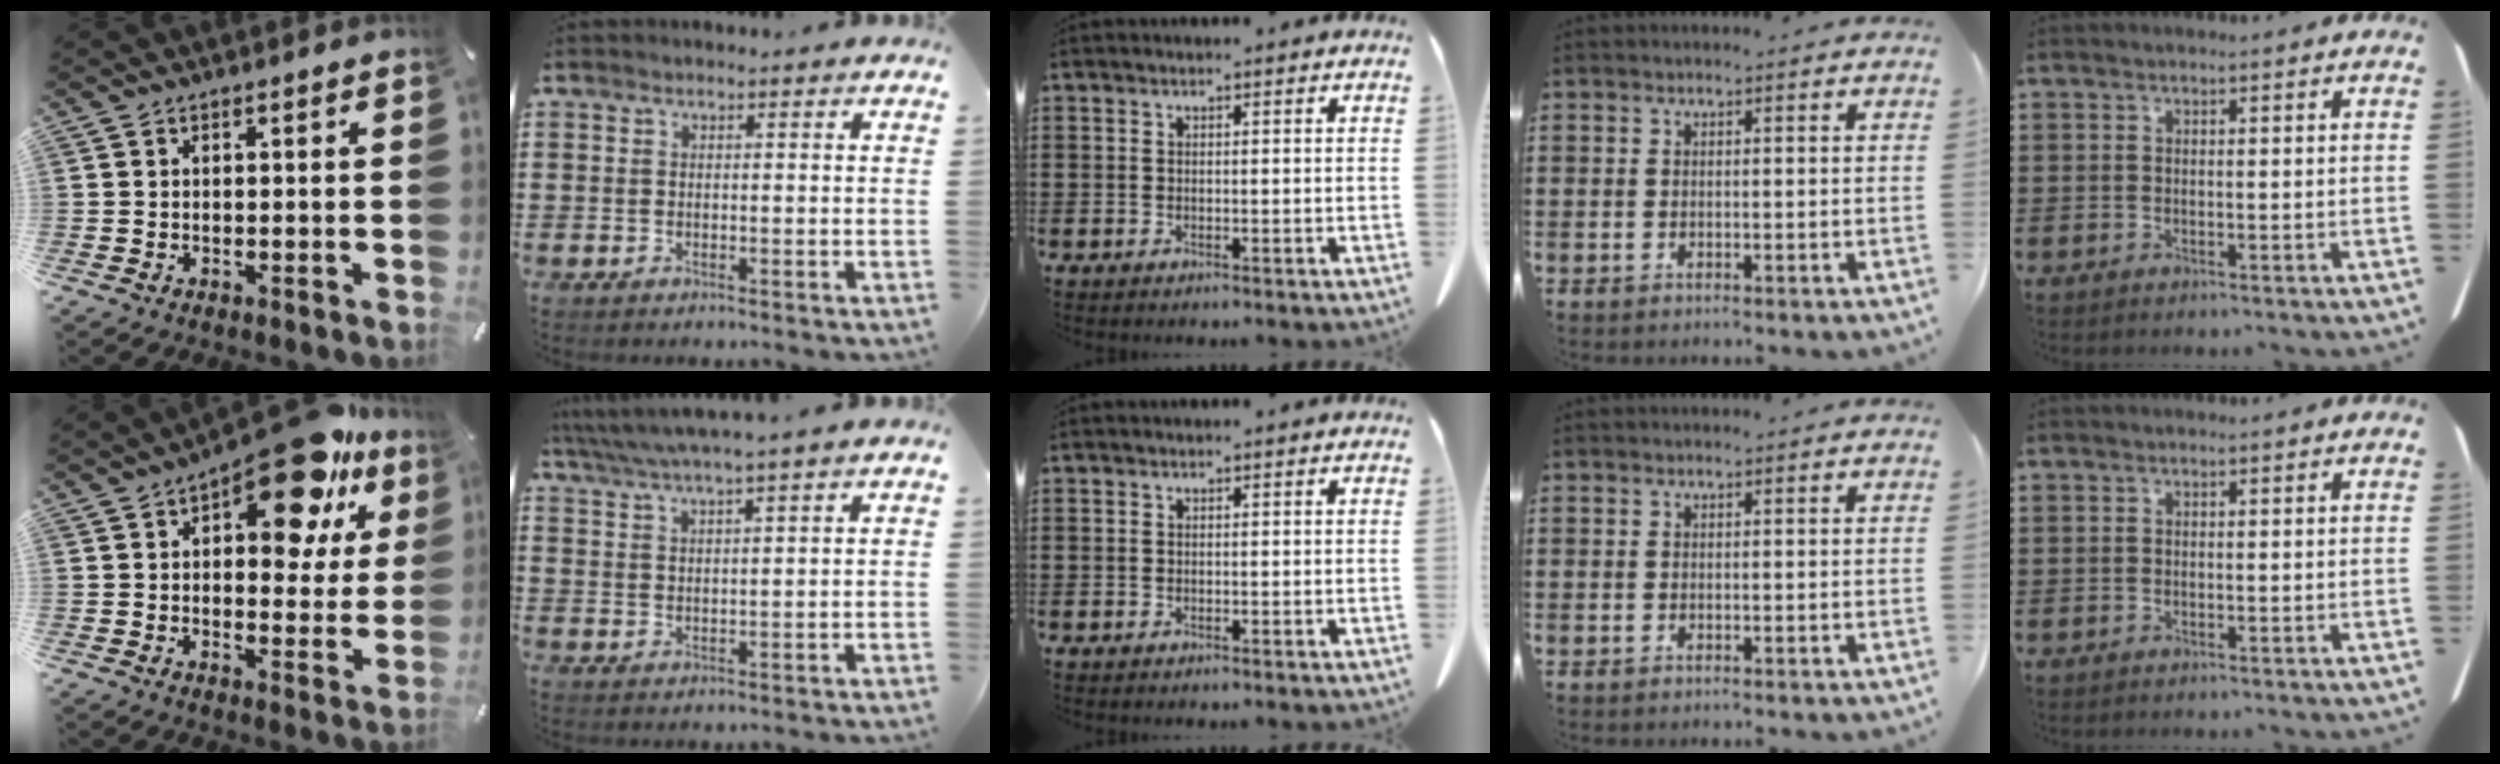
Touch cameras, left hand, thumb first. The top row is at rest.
{"thumb": {"total": 19.1, "force": [11.7, 8.2, 12.7], "torque": [-0.168, -0.073, 0.187]}, "index": {"total": 4.2, "force": [3.5, -0.6, 2.2], "torque": [-0.052, -0.012, 0.061]}}